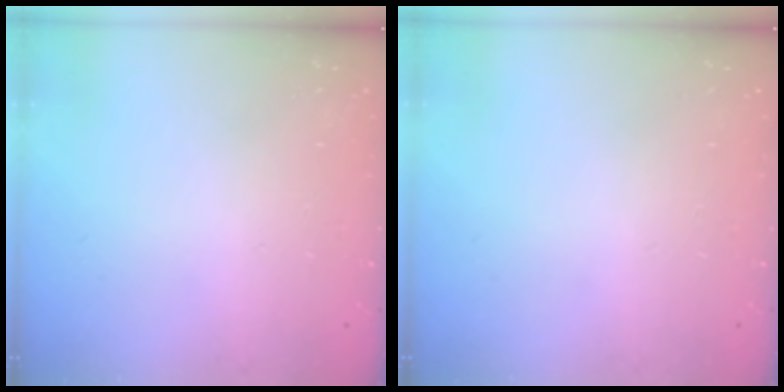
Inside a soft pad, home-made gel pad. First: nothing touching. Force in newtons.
{"total": 0.0}